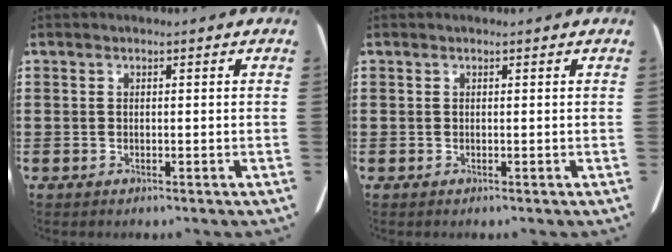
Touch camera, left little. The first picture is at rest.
{"total": 0.0}